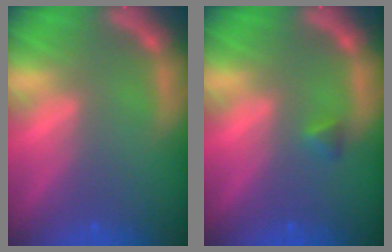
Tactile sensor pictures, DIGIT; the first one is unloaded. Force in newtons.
{"total": 0.9}